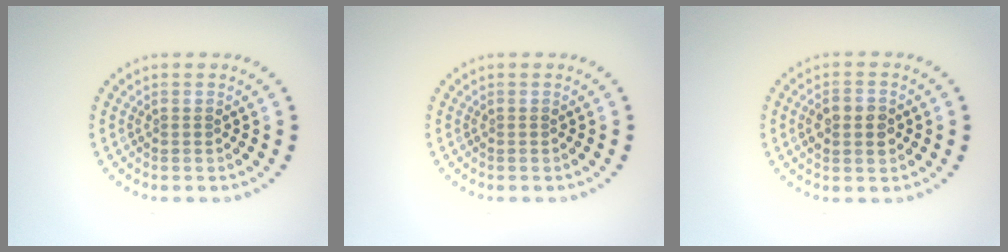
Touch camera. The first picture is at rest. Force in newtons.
{"total": 0.0}
{"total": 3.0, "press": 3.0, "slide": 0.1}